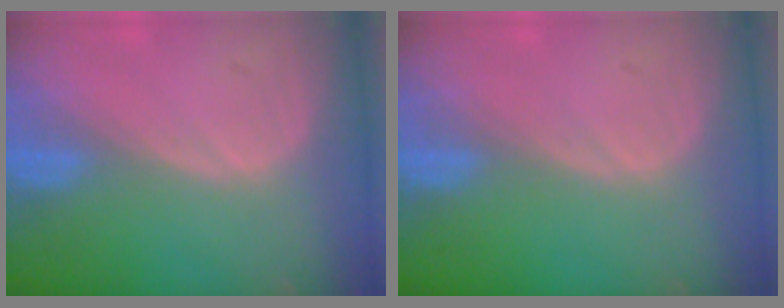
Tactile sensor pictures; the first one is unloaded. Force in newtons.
{"total": 0.0}